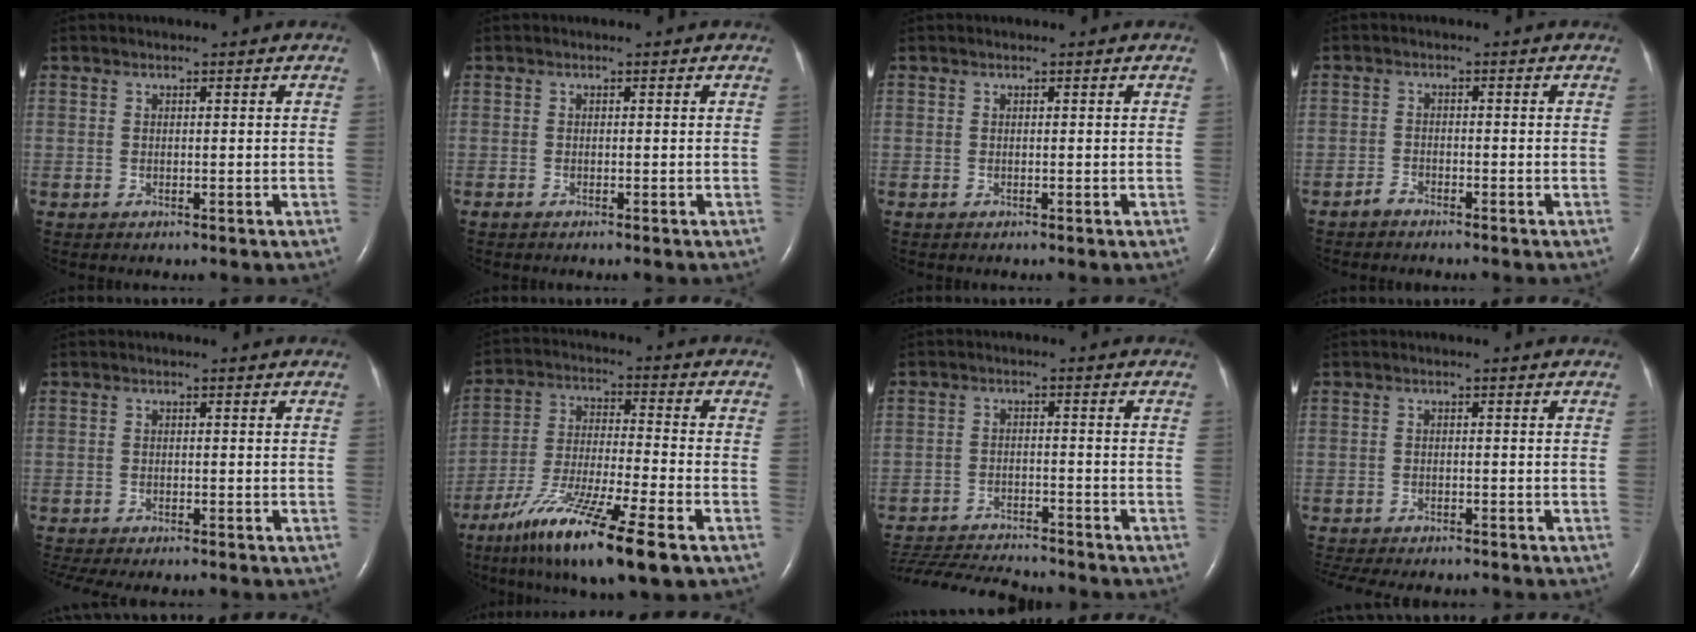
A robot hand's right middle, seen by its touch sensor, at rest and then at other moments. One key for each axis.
{"total": 0.7, "fx": -0.6, "fy": 0.0, "fz": 0.4, "tx": -0.011, "ty": -0.001, "tz": -0.010}
{"total": 0.0}
{"total": 1.4, "fx": -1.4, "fy": 0.3, "fz": 0.2, "tx": -0.009, "ty": -0.001, "tz": -0.025}
{"total": 8.6, "fx": -7.5, "fy": 1.8, "fz": 3.8, "tx": -0.061, "ty": -0.005, "tz": -0.107}
{"total": 16.8, "fx": -10.2, "fy": 1.1, "fz": 13.3, "tx": -0.249, "ty": -0.046, "tz": -0.180}
{"total": 14.6, "fx": -13.6, "fy": 1.3, "fz": 5.1, "tx": -0.102, "ty": -0.018, "tz": -0.209}
{"total": 12.0, "fx": -10.5, "fy": 3.1, "fz": 4.9, "tx": -0.094, "ty": -0.009, "tz": -0.141}